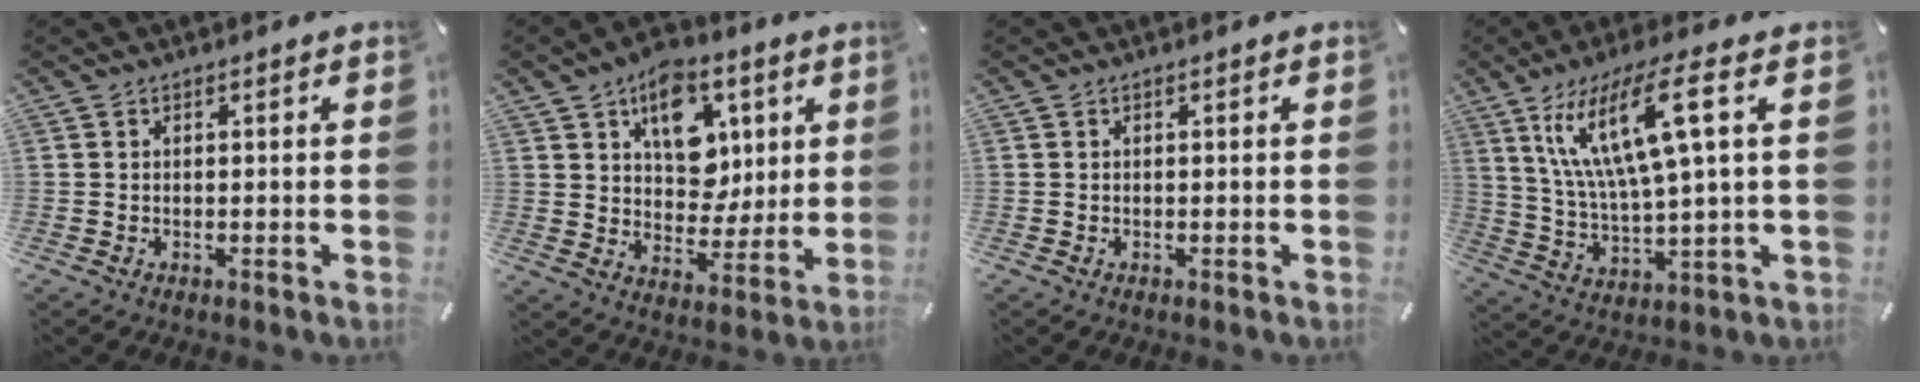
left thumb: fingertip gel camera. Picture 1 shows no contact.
{"total": 13.8, "force": [5.8, 10.5, 6.9], "torque": [-0.092, -0.029, 0.107]}
{"total": 0.0}
{"total": 16.0, "force": [6.7, 3.5, 14.2], "torque": [-0.306, -0.006, 0.103]}